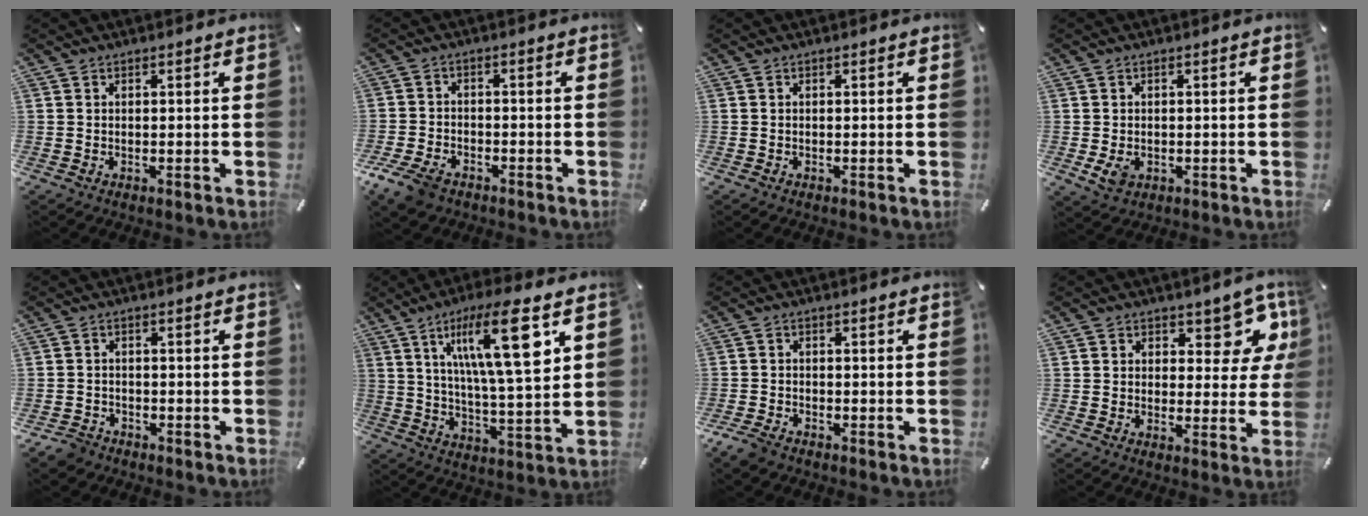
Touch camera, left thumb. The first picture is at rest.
{"total": 6.2, "force": [-4.2, 3.7, 2.7], "torque": [-0.071, 0.013, -0.084]}
{"total": 0.0}
{"total": 3.5, "force": [-0.8, 2.7, 2.0], "torque": [-0.040, -0.003, -0.017]}
{"total": 3.5, "force": [-2.6, 2.2, 0.8], "torque": [-0.025, 0.012, -0.055]}
{"total": 18.0, "force": [8.3, 4.0, 15.4], "torque": [-0.260, -0.021, 0.124]}
{"total": 3.1, "force": [-2.4, 1.5, 1.2], "torque": [-0.039, 0.005, -0.052]}
{"total": 9.7, "force": [5.2, 6.0, 5.5], "torque": [-0.061, -0.030, 0.090]}